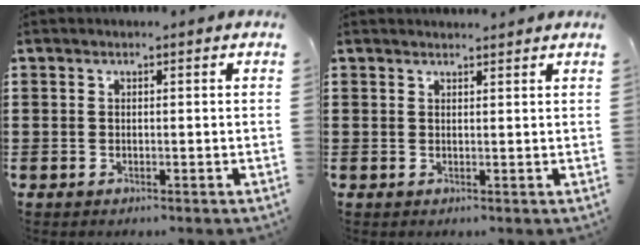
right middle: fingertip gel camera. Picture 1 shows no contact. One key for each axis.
{"total": 1.3, "fx": 1.3, "fy": 0.0, "fz": 0.1, "tx": 0.003, "ty": -0.002, "tz": 0.023}